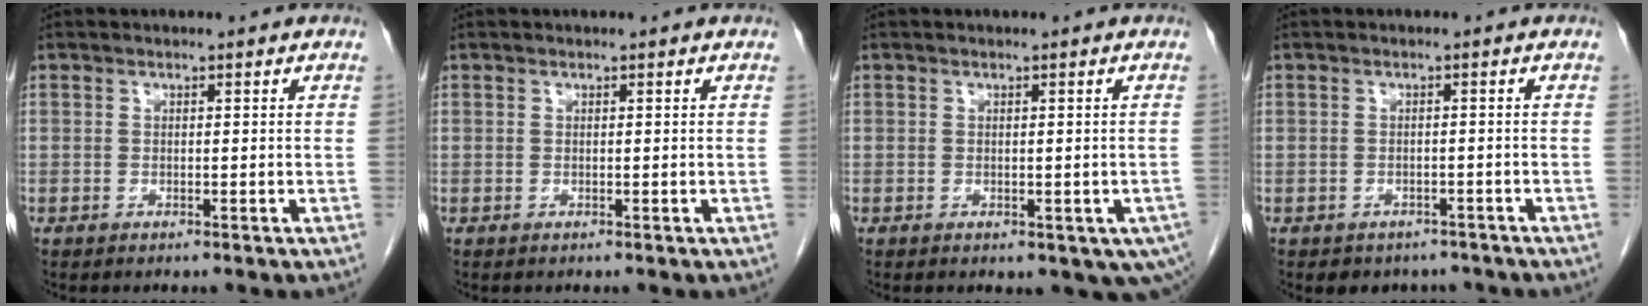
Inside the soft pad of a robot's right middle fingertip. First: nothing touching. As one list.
[{"total": 0.0}, {"total": 7.5, "force": [-3.4, 4.0, 5.3], "torque": [-0.056, -0.010, -0.041]}, {"total": 4.7, "force": [-3.9, 2.6, 0.6], "torque": [-0.001, 0.010, -0.044]}]